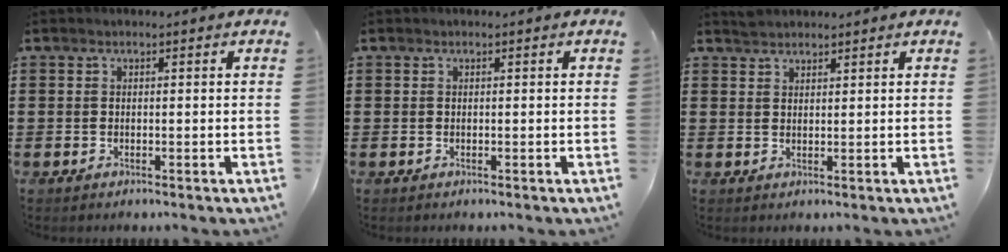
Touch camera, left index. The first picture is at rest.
{"total": 0.0}
{"total": 1.7, "force": [1.6, 0.4, 0.1], "torque": [-0.005, 0.001, 0.032]}